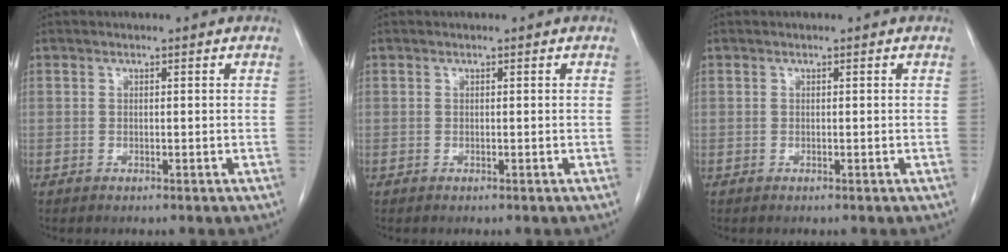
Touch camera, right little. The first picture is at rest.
{"total": 0.0}
{"total": 0.0}